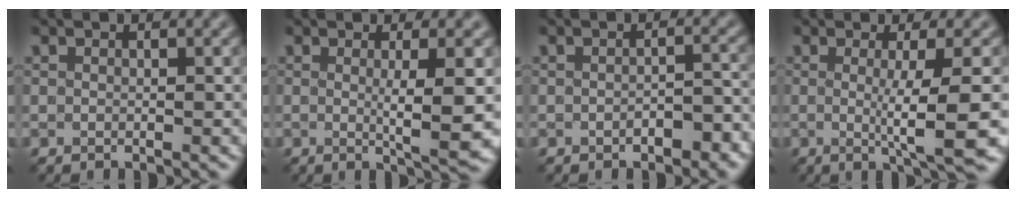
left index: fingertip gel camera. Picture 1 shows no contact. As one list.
[{"total": 5.2, "force": [-0.1, 0.7, 5.2], "torque": [-0.077, -0.007, 0.002]}, {"total": 2.5, "force": [-1.4, 0.9, 1.9], "torque": [-0.034, 0.002, -0.015]}, {"total": 6.7, "force": [-0.6, 1.1, 6.6], "torque": [-0.098, -0.008, -0.005]}]